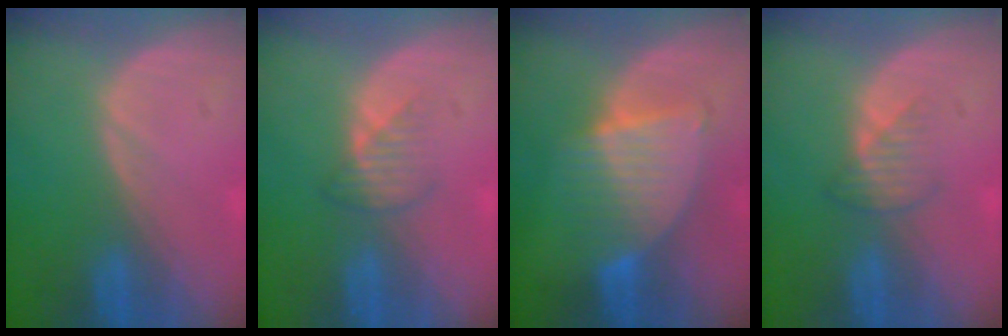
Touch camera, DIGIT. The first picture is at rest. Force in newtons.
{"total": 2.5, "press": 2.5, "slide": 0.4}
{"total": 6.8, "press": 6.7, "slide": 1.2}
{"total": 2.5, "press": 2.5, "slide": 0.3}